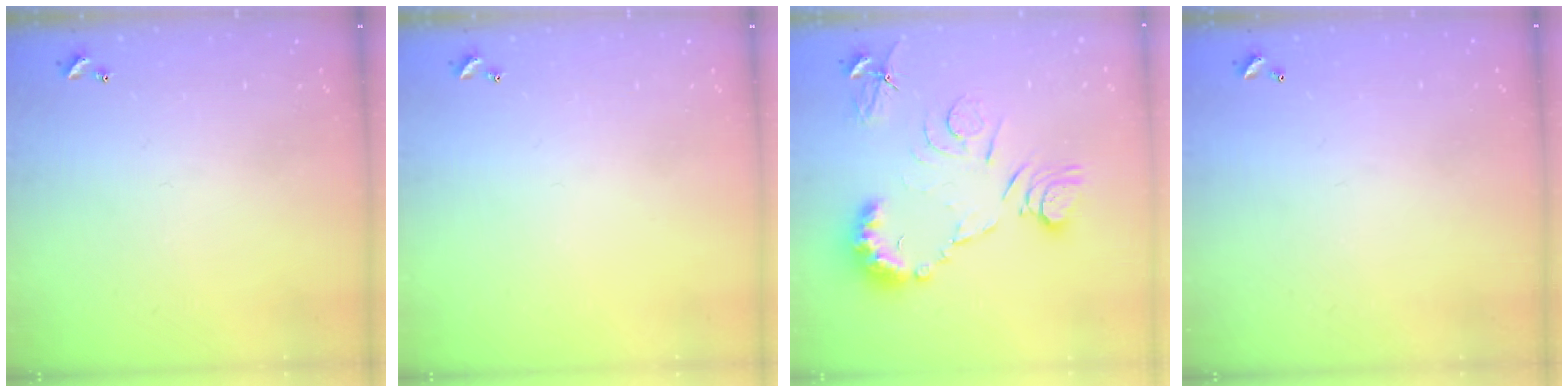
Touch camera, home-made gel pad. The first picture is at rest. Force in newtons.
{"total": 0.0}
{"total": 11.6, "press": 11.6, "slide": 0.5}
{"total": 2.8, "press": 2.8, "slide": 0.1}